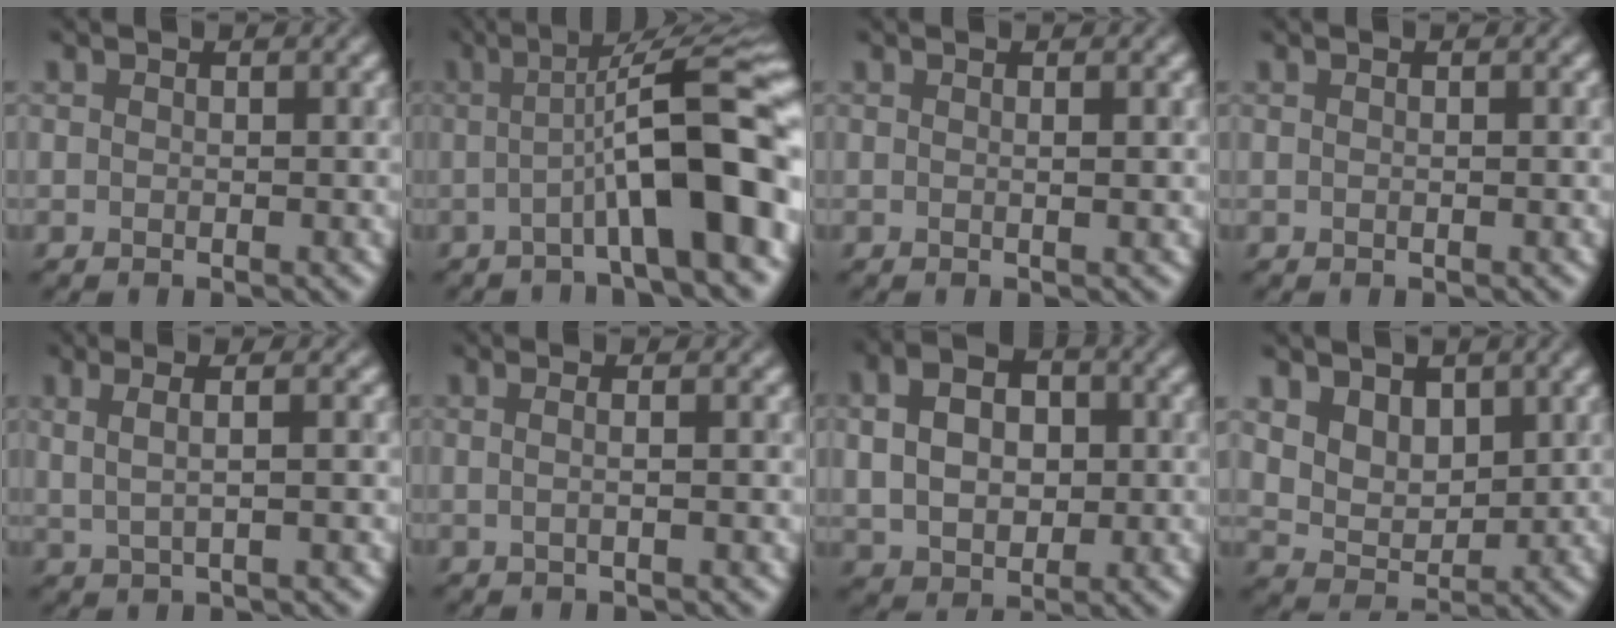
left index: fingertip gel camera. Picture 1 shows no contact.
{"total": 10.1, "force": [-1.7, 1.6, 9.8], "torque": [-0.127, 0.025, -0.038]}
{"total": 1.6, "force": [0.4, 0.7, 1.4], "torque": [-0.004, 0.000, -0.010]}
{"total": 0.8, "force": [0.2, 0.3, 0.7], "torque": [-0.003, -0.007, -0.006]}
{"total": 4.0, "force": [1.4, 1.6, 3.3], "torque": [-0.052, 0.011, 0.008]}
{"total": 3.1, "force": [0.8, 1.6, 2.5], "torque": [-0.010, 0.008, -0.019]}
{"total": 6.6, "force": [1.2, 4.7, 4.5], "torque": [-0.099, 0.017, 0.019]}
{"total": 4.3, "force": [2.3, 3.0, 2.1], "torque": [-0.055, -0.007, 0.050]}